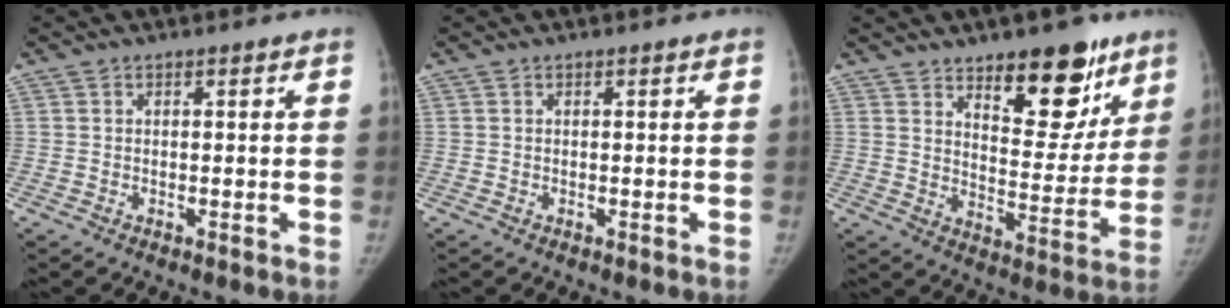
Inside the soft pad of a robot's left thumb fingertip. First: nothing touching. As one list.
[{"total": 0.0}, {"total": 16.0, "force": [10.2, 7.2, 10.1], "torque": [-0.074, -0.069, 0.153]}]